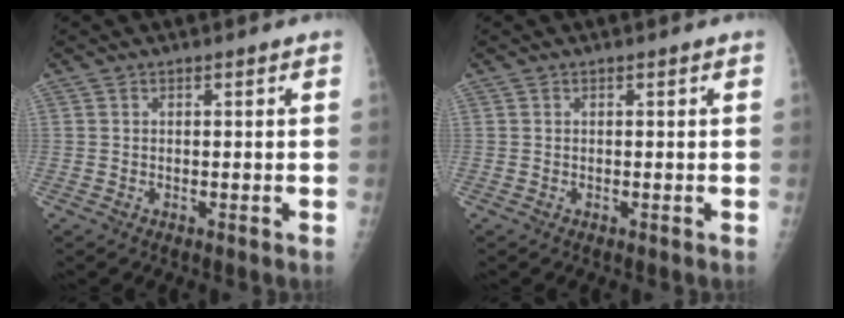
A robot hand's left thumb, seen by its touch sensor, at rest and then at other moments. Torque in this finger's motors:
{"motor_torque": [0.00, 0.00, 0.00, 0.00, 0.00]}